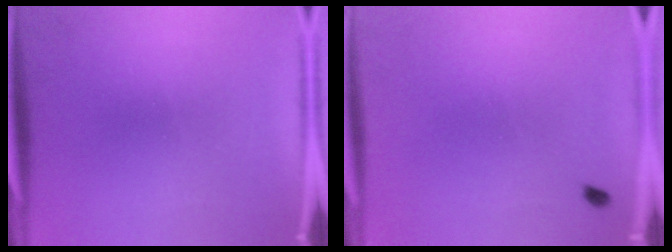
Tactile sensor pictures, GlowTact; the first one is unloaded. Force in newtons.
{"total": 0.8}